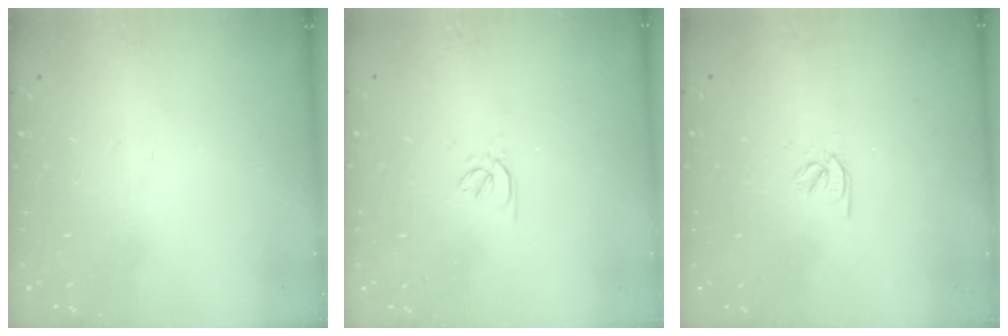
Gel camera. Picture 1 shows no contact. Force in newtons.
{"total": 1.6, "press": 1.5, "slide": 0.5}
{"total": 2.4, "press": 2.3, "slide": 0.7}